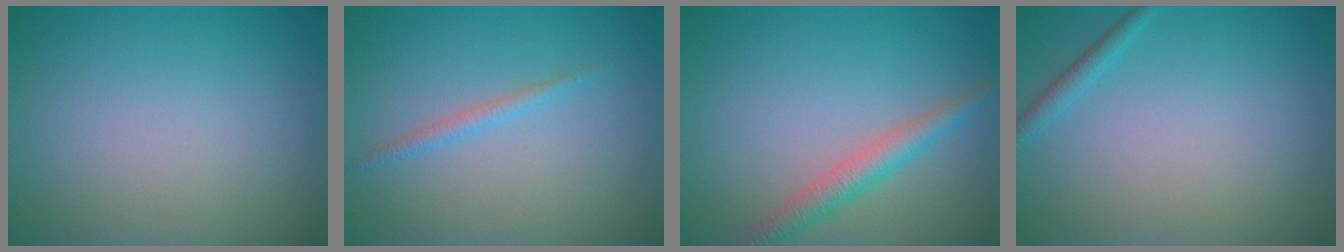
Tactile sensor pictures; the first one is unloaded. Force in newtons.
{"total": 1.1, "press": 1.1, "slide": 0.0}
{"total": 2.9, "press": 2.9, "slide": 0.1}
{"total": 1.1, "press": 1.1, "slide": 0.1}